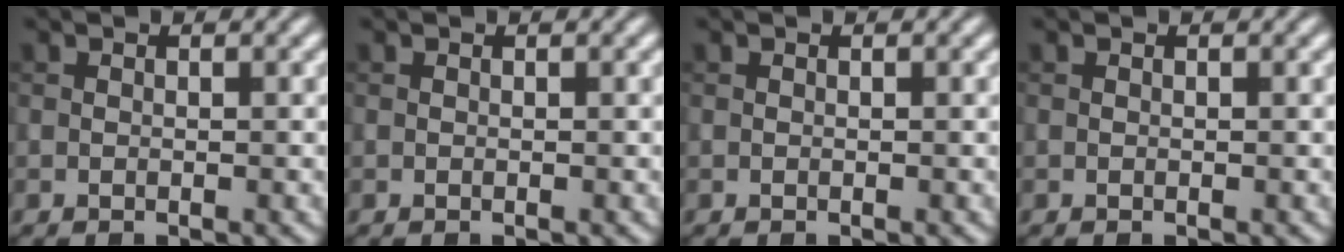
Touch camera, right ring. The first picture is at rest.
{"total": 0.0}
{"total": 0.0}
{"total": 0.0}